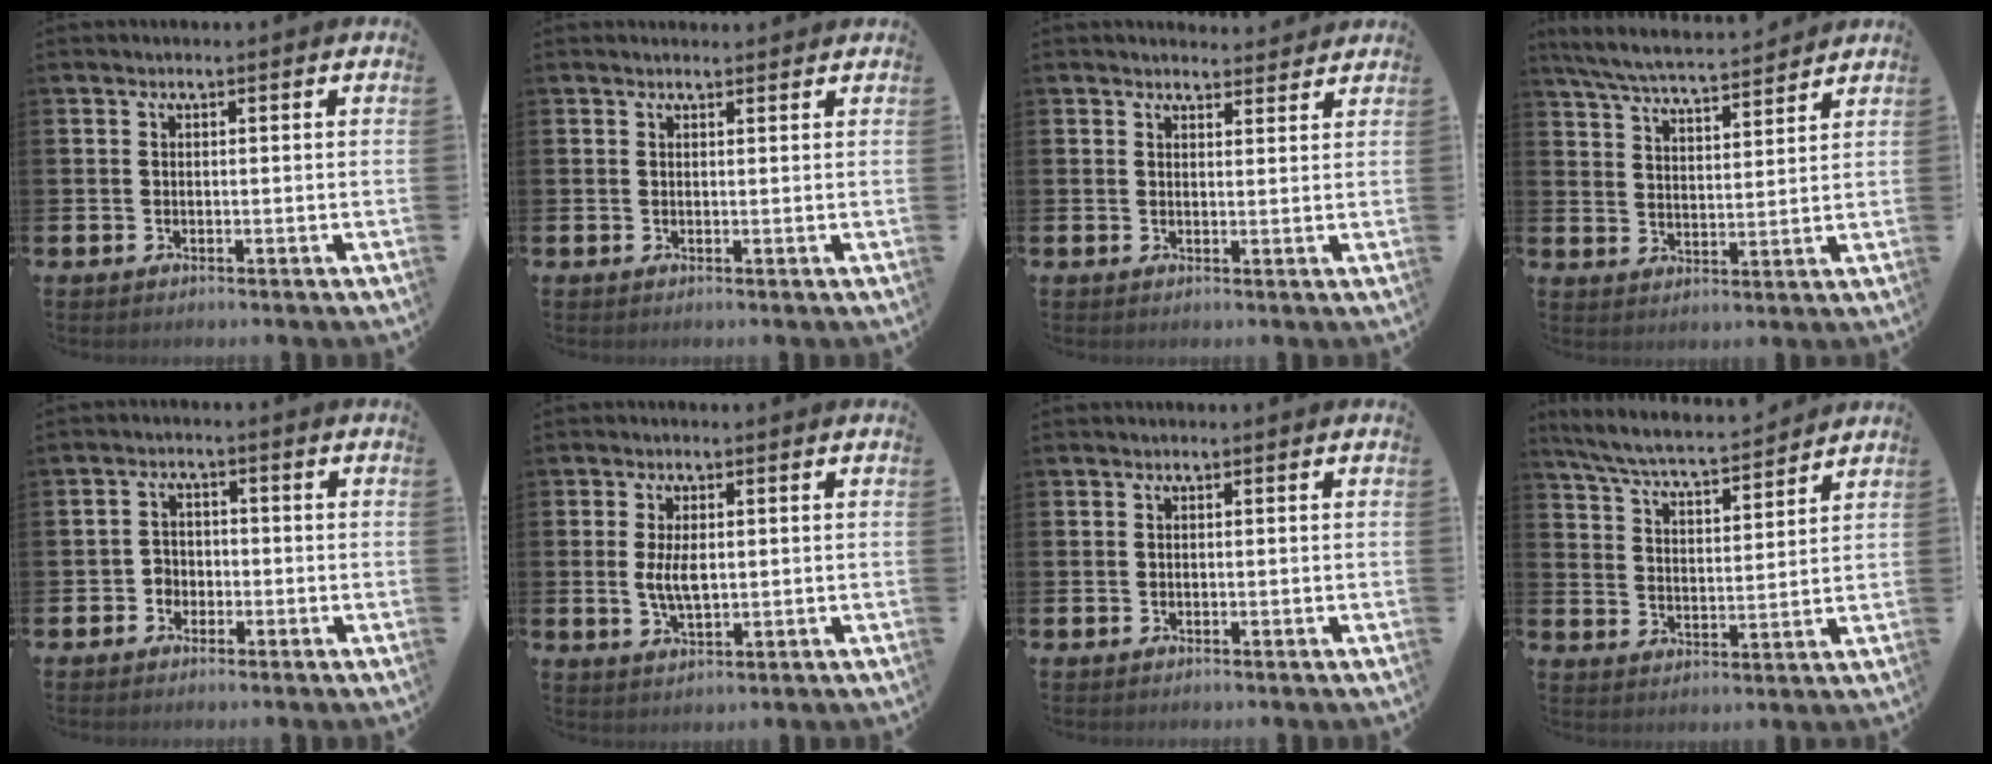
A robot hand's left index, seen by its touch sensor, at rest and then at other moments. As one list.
[{"total": 0.9, "force": [0.9, 0.3, 0.1], "torque": [0.006, -0.001, 0.014]}, {"total": 2.6, "force": [2.5, 0.6, -0.1], "torque": [0.006, -0.015, 0.044]}, {"total": 6.4, "force": [6.1, 0.5, 1.8], "torque": [-0.061, -0.034, 0.108]}, {"total": 2.5, "force": [-1.5, 1.9, 0.3], "torque": [-0.018, 0.008, -0.034]}, {"total": 4.1, "force": [0.5, 1.9, 3.5], "torque": [-0.061, 0.001, 0.005]}, {"total": 0.0}, {"total": 6.6, "force": [6.3, 0.5, 2.0], "torque": [-0.066, -0.041, 0.108]}]